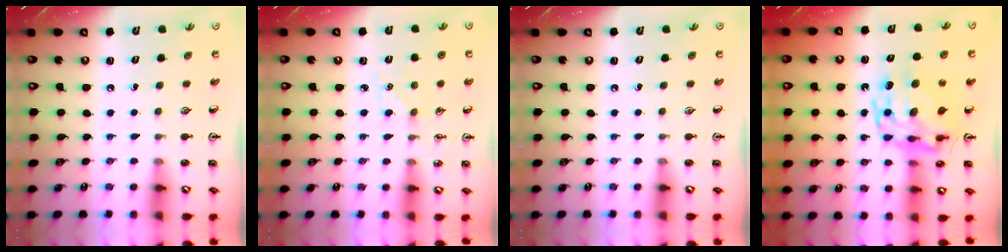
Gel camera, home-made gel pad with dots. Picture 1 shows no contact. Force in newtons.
{"total": 4.6, "press": 4.6, "slide": 0.5}
{"total": 0.0}
{"total": 14.8, "press": 14.7, "slide": 1.3}